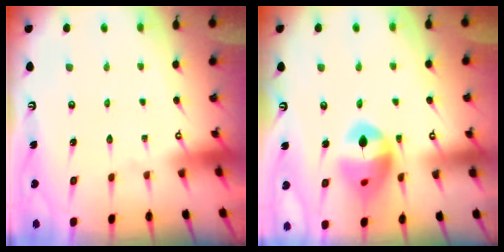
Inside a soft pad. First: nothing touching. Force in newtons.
{"total": 14.0, "press": 13.9, "slide": 1.9}